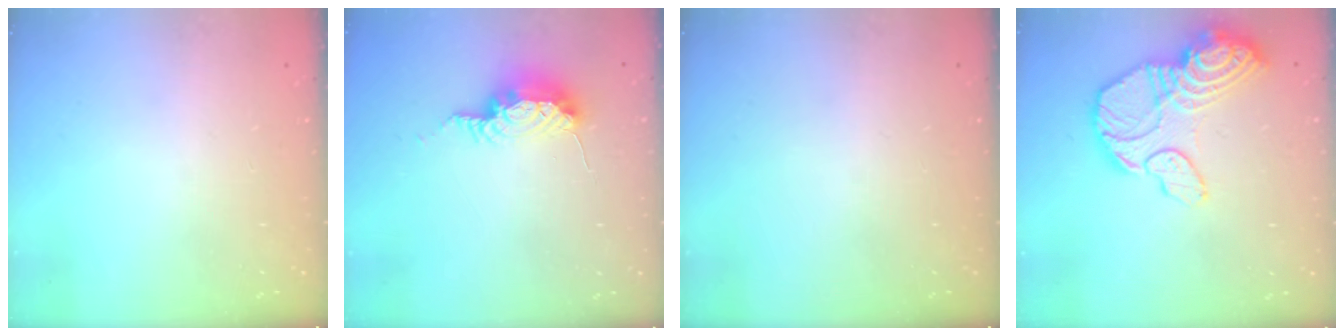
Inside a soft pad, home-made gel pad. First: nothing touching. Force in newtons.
{"total": 13.1, "press": 9.6, "slide": 8.9}
{"total": 0.0}
{"total": 21.2, "press": 20.4, "slide": 5.8}